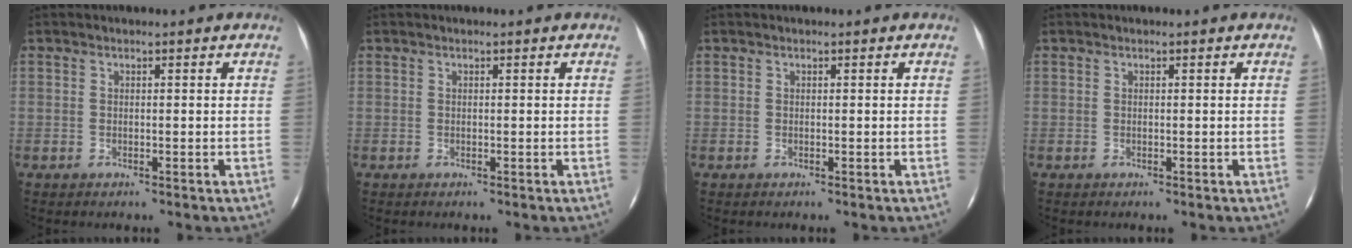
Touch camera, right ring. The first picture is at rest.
{"total": 0.0}
{"total": 0.0}
{"total": 0.0}